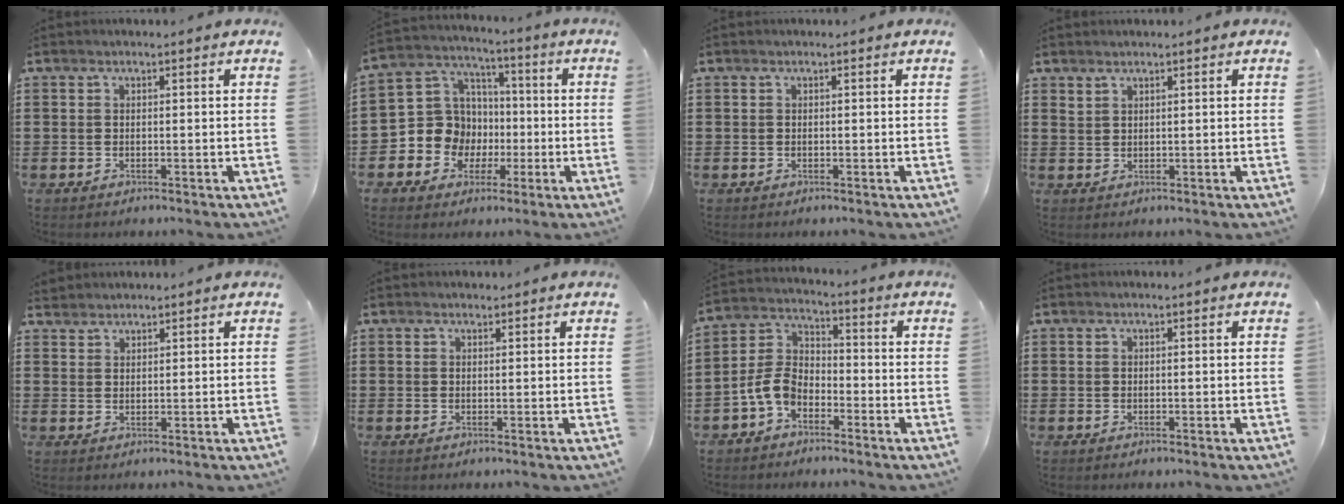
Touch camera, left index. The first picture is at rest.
{"total": 10.3, "force": [-1.5, 9.8, 2.8], "torque": [-0.113, 0.006, -0.024]}
{"total": 0.0}
{"total": 1.4, "force": [1.3, 0.3, 0.3], "torque": [-0.009, 0.000, 0.026]}
{"total": 1.8, "force": [1.7, 0.4, -0.2], "torque": [-0.001, 0.001, 0.036]}
{"total": 0.7, "force": [0.6, 0.3, 0.1], "torque": [-0.003, 0.002, 0.012]}
{"total": 6.1, "force": [-3.2, 3.8, 3.6], "torque": [-0.109, 0.001, -0.074]}
{"total": 0.0}